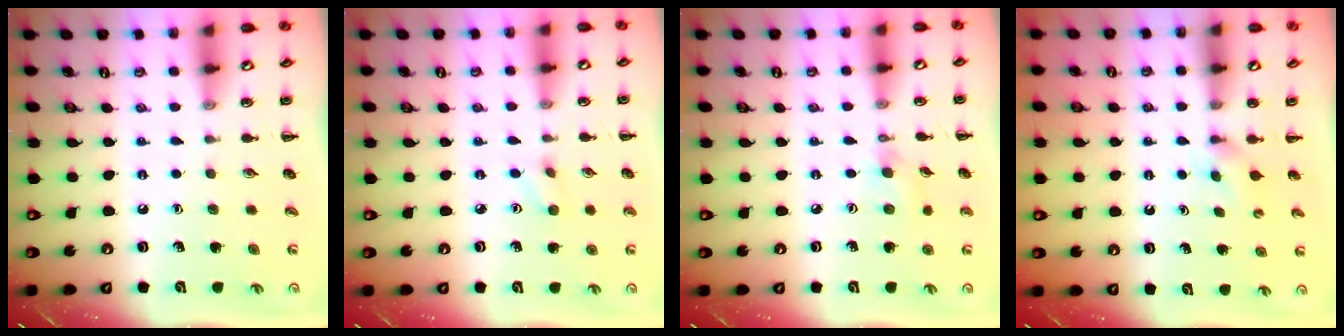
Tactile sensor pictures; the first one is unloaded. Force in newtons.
{"total": 2.8, "press": 2.7, "slide": 0.9}
{"total": 3.4, "press": 3.1, "slide": 1.3}
{"total": 2.5, "press": 2.4, "slide": 0.9}